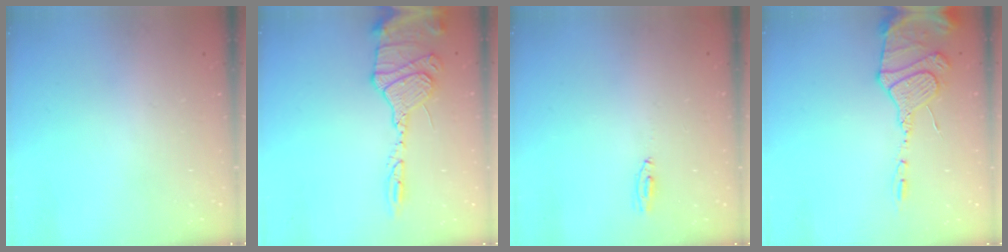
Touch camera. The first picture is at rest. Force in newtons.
{"total": 14.9, "press": 14.8, "slide": 1.7}
{"total": 3.4, "press": 3.1, "slide": 1.4}
{"total": 18.1, "press": 17.8, "slide": 3.3}